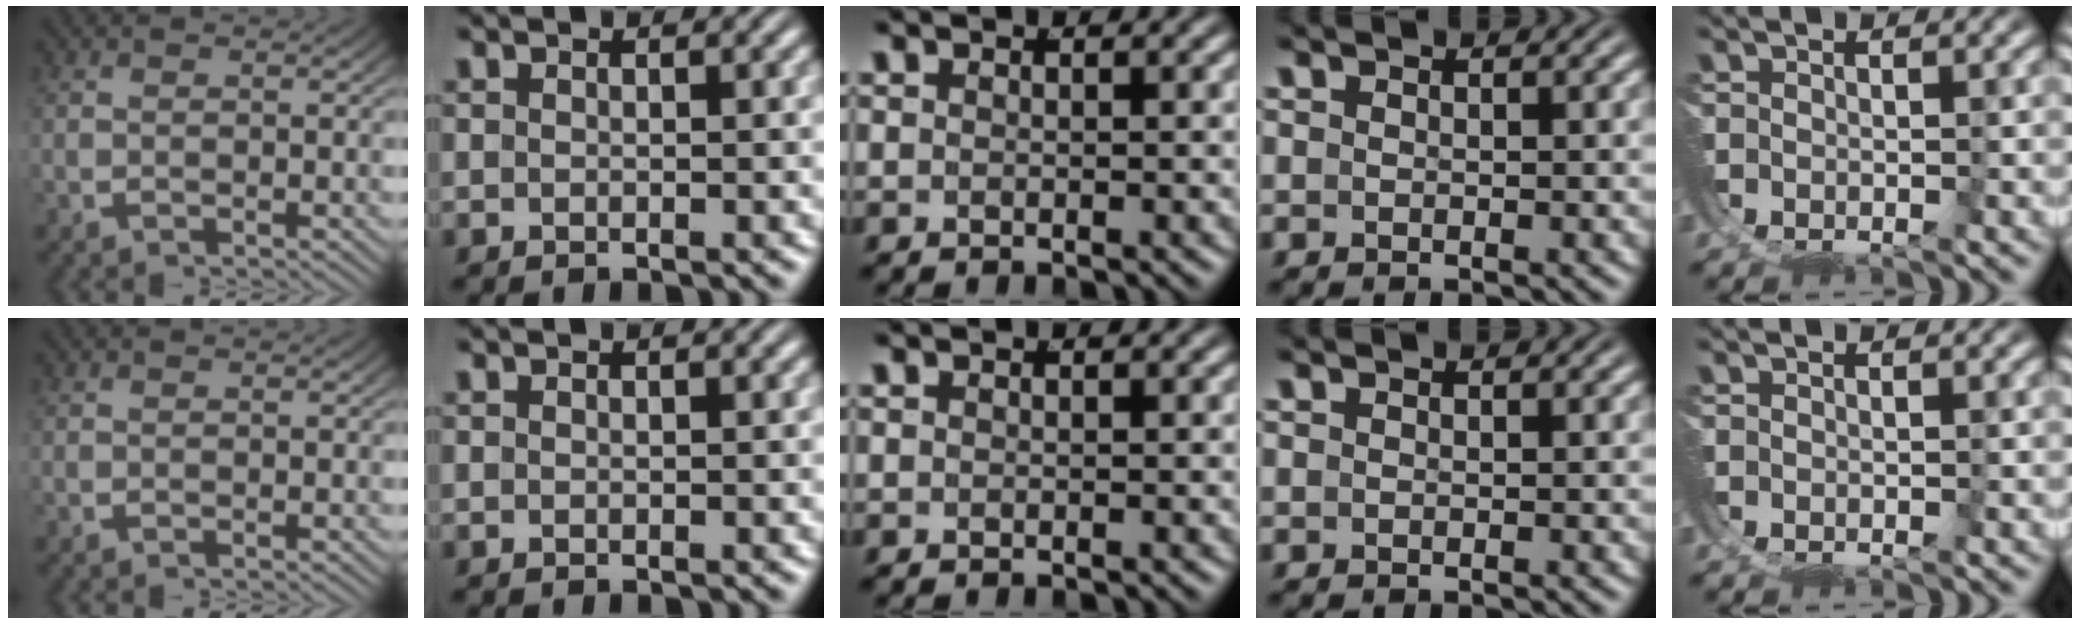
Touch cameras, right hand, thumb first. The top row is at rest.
{}